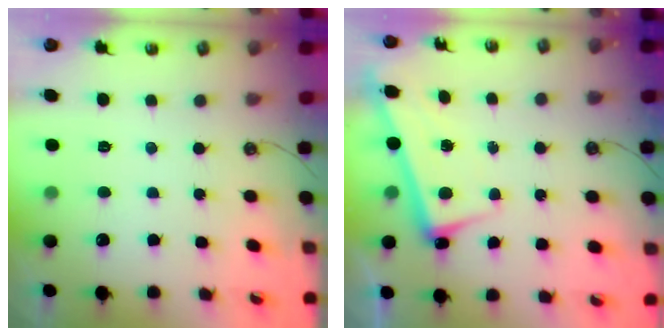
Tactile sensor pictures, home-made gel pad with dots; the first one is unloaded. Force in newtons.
{"total": 2.5, "press": 2.5, "slide": 0.7}